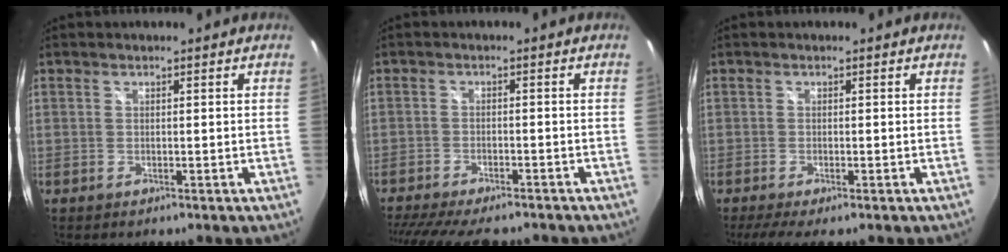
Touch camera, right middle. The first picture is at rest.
{"total": 13.2, "force": [-11.4, 2.9, 6.0], "torque": [-0.133, -0.030, -0.178]}
{"total": 3.7, "force": [-2.7, -0.1, 2.5], "torque": [-0.050, -0.022, -0.047]}